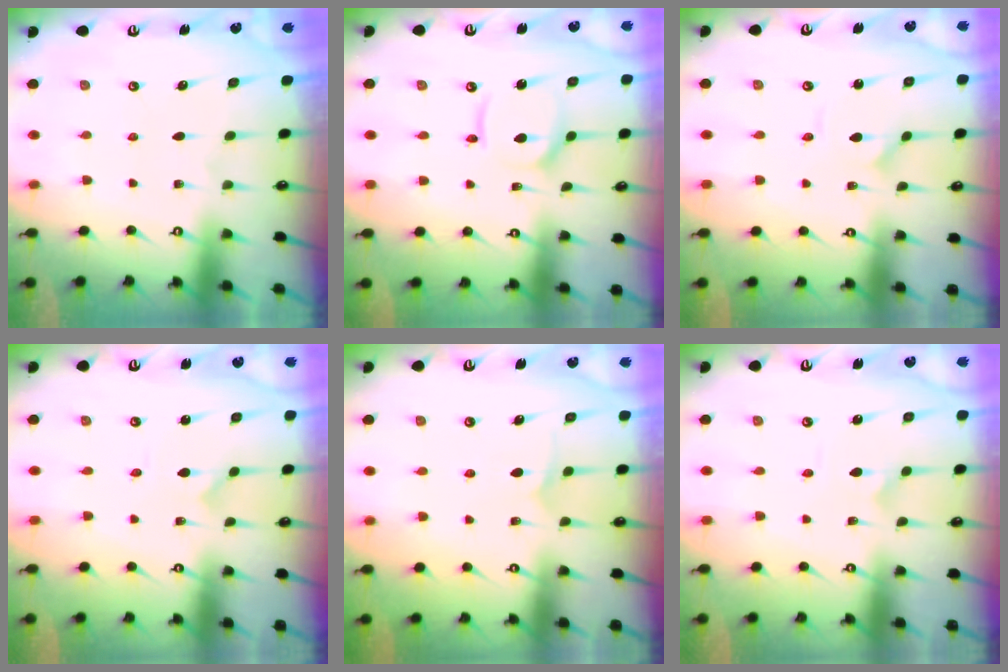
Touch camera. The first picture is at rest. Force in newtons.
{"total": 8.9, "press": 8.9, "slide": 0.9}
{"total": 0.9, "press": 0.9, "slide": 0.0}
{"total": 0.0}
{"total": 5.3, "press": 5.3, "slide": 0.1}
{"total": 2.3, "press": 2.3, "slide": 0.0}